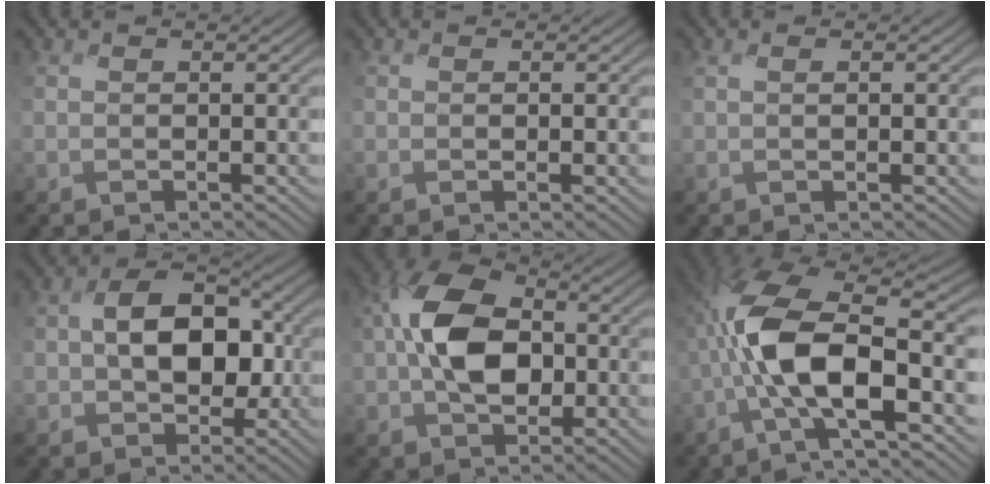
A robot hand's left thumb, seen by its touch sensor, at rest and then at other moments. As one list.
[{"total": 0.0}, {"total": 0.9, "force": [0.1, 0.1, 0.9], "torque": [-0.015, 0.003, 0.003]}, {"total": 9.5, "force": [-0.6, 6.5, 7.0], "torque": [-0.107, 0.005, -0.023]}, {"total": 10.8, "force": [-0.4, 7.0, 8.1], "torque": [-0.170, 0.016, -0.026]}, {"total": 10.5, "force": [-2.7, 3.4, 9.6], "torque": [-0.200, 0.010, -0.062]}]